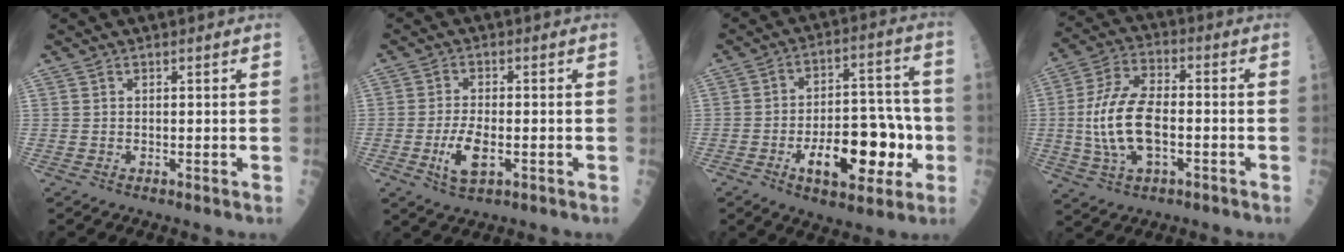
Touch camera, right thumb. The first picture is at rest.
{"total": 6.3, "force": [-1.8, 2.6, 5.4], "torque": [-0.100, 0.003, -0.030]}
{"total": 17.3, "force": [-5.2, 8.4, 14.2], "torque": [-0.182, 0.037, -0.074]}
{"total": 14.0, "force": [-1.8, 7.1, 11.9], "torque": [-0.237, 0.023, -0.034]}